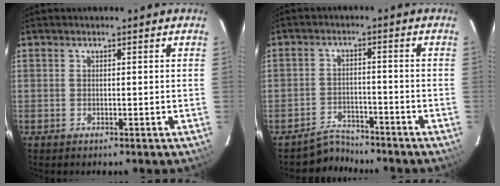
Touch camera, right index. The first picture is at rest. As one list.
[{"total": 4.4, "force": [-4.1, 1.5, -0.8], "torque": [0.001, 0.014, -0.068]}]